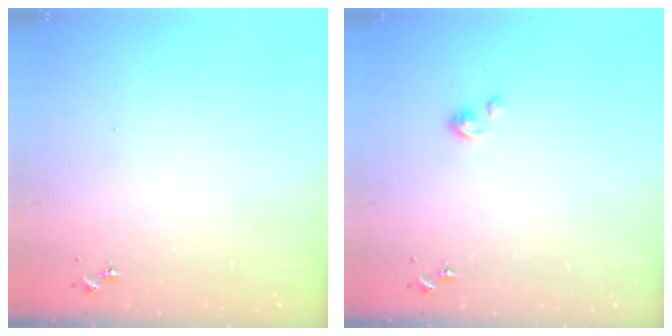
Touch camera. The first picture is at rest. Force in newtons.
{"total": 2.5, "press": 2.5, "slide": 0.3}